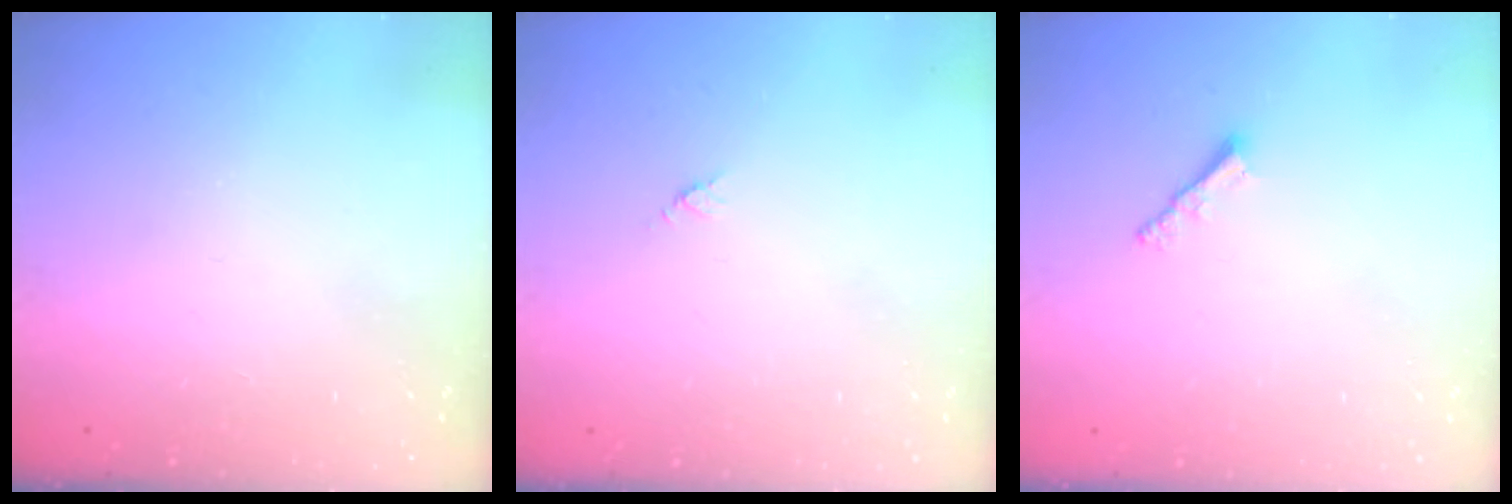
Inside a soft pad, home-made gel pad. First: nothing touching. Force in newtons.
{"total": 2.9, "press": 2.9, "slide": 0.3}
{"total": 1.9, "press": 1.8, "slide": 0.5}